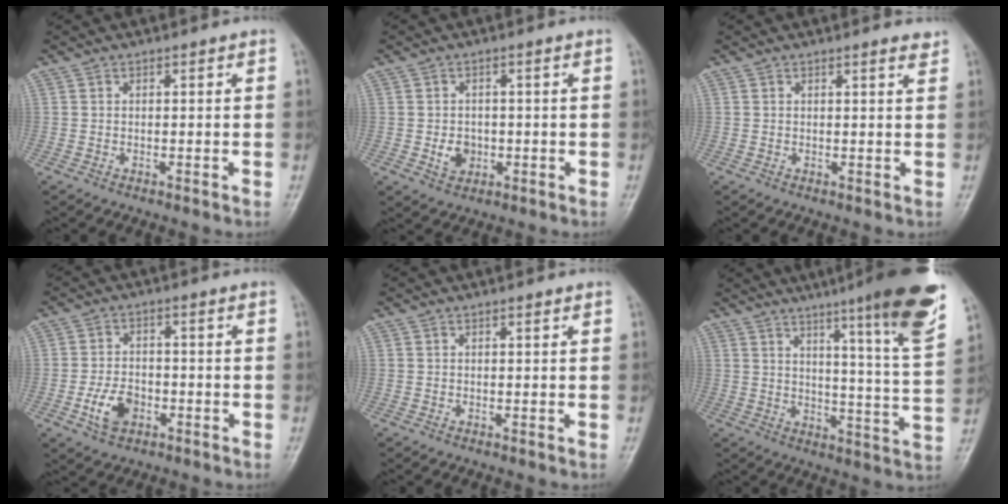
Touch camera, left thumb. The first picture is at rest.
{"total": 3.7, "force": [-0.7, 3.0, 2.0], "torque": [-0.018, 0.003, -0.005]}
{"total": 1.5, "force": [1.3, 0.1, 0.8], "torque": [-0.005, -0.007, 0.016]}
{"total": 6.1, "force": [-2.3, 4.0, 4.0], "torque": [-0.067, 0.012, -0.041]}
{"total": 0.5, "force": [0.4, 0.1, 0.4], "torque": [-0.005, -0.001, 0.004]}
{"total": 19.2, "force": [11.9, 1.0, 15.0], "torque": [-0.189, -0.058, 0.157]}